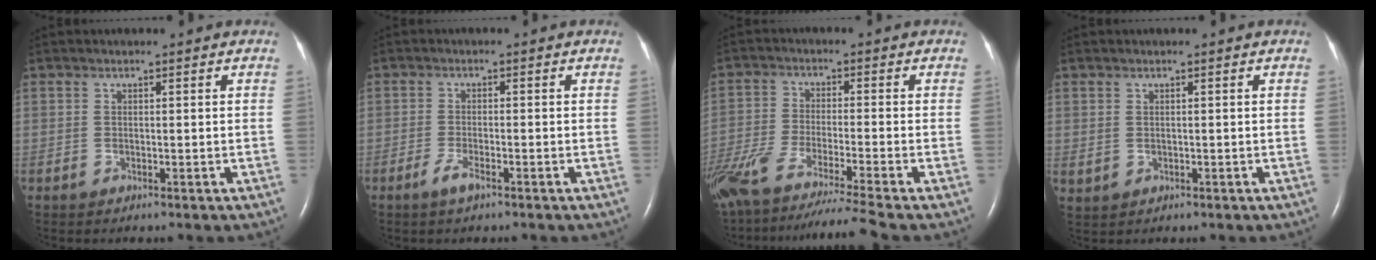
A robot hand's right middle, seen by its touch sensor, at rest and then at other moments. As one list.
[{"total": 2.3, "force": [-1.5, 0.3, 1.7], "torque": [-0.039, -0.003, -0.031]}, {"total": 16.9, "force": [-14.3, -1.7, 8.8], "torque": [-0.168, -0.055, -0.244]}, {"total": 1.2, "force": [0.4, 0.9, 0.7], "torque": [-0.018, 0.000, 0.016]}]